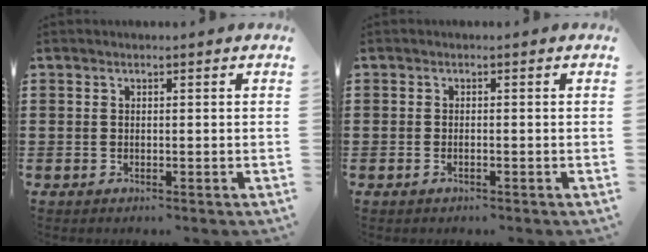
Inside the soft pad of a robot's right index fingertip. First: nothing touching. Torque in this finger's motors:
{"motor_torque": [-0.41, 0.39, -0.01, -0.01]}